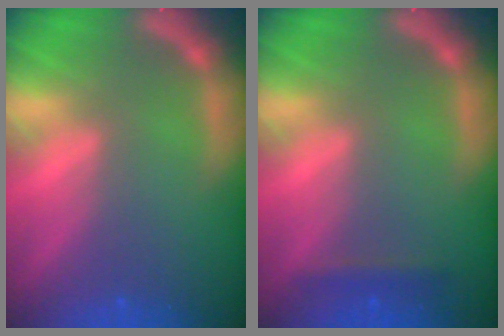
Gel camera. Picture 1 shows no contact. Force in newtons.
{"total": 1.4}